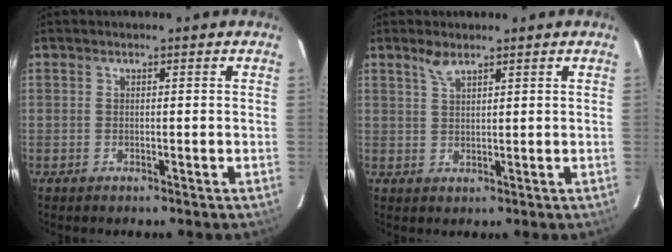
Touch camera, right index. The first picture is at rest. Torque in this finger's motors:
{"motor_torque": [0.01, 0.01, 0.04, 0.05]}